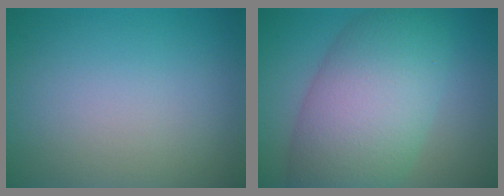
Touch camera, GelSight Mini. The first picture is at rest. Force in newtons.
{"total": 10.4, "press": 10.3, "slide": 0.3}